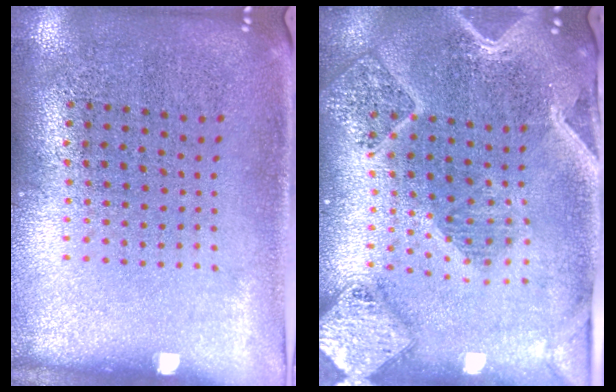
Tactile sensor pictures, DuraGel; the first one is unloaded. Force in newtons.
{"total": 2.8, "press": 2.4, "slide": 1.4}